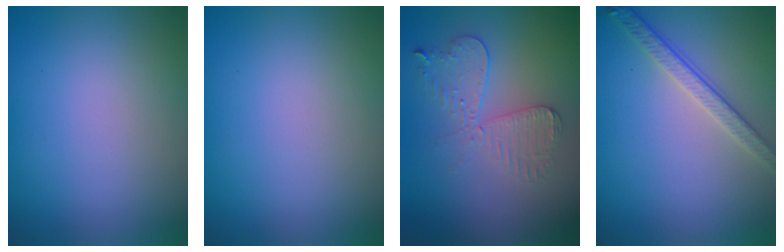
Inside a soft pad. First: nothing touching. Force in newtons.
{"total": 0.0}
{"total": 3.6, "press": 3.2, "slide": 1.8}
{"total": 2.8, "press": 2.6, "slide": 1.1}